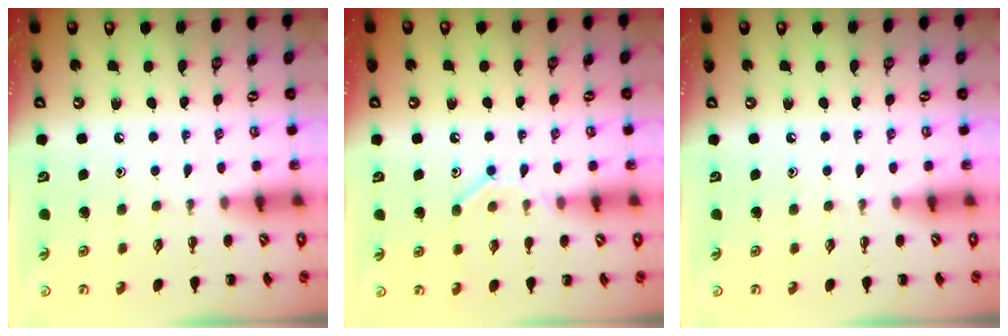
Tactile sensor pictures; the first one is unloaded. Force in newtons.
{"total": 9.4, "press": 9.2, "slide": 1.7}
{"total": 0.0}